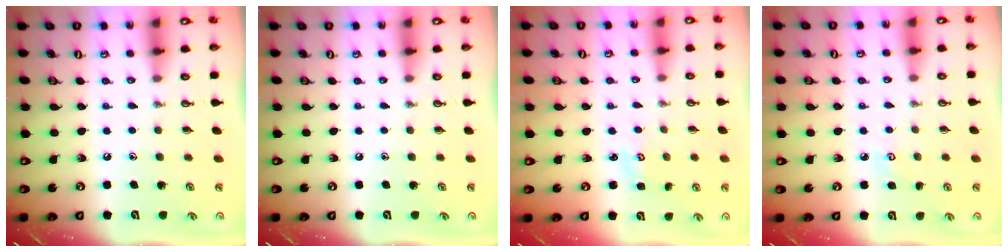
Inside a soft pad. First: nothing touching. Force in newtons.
{"total": 0.0}
{"total": 2.0, "press": 1.9, "slide": 0.2}
{"total": 2.8, "press": 2.8, "slide": 0.3}